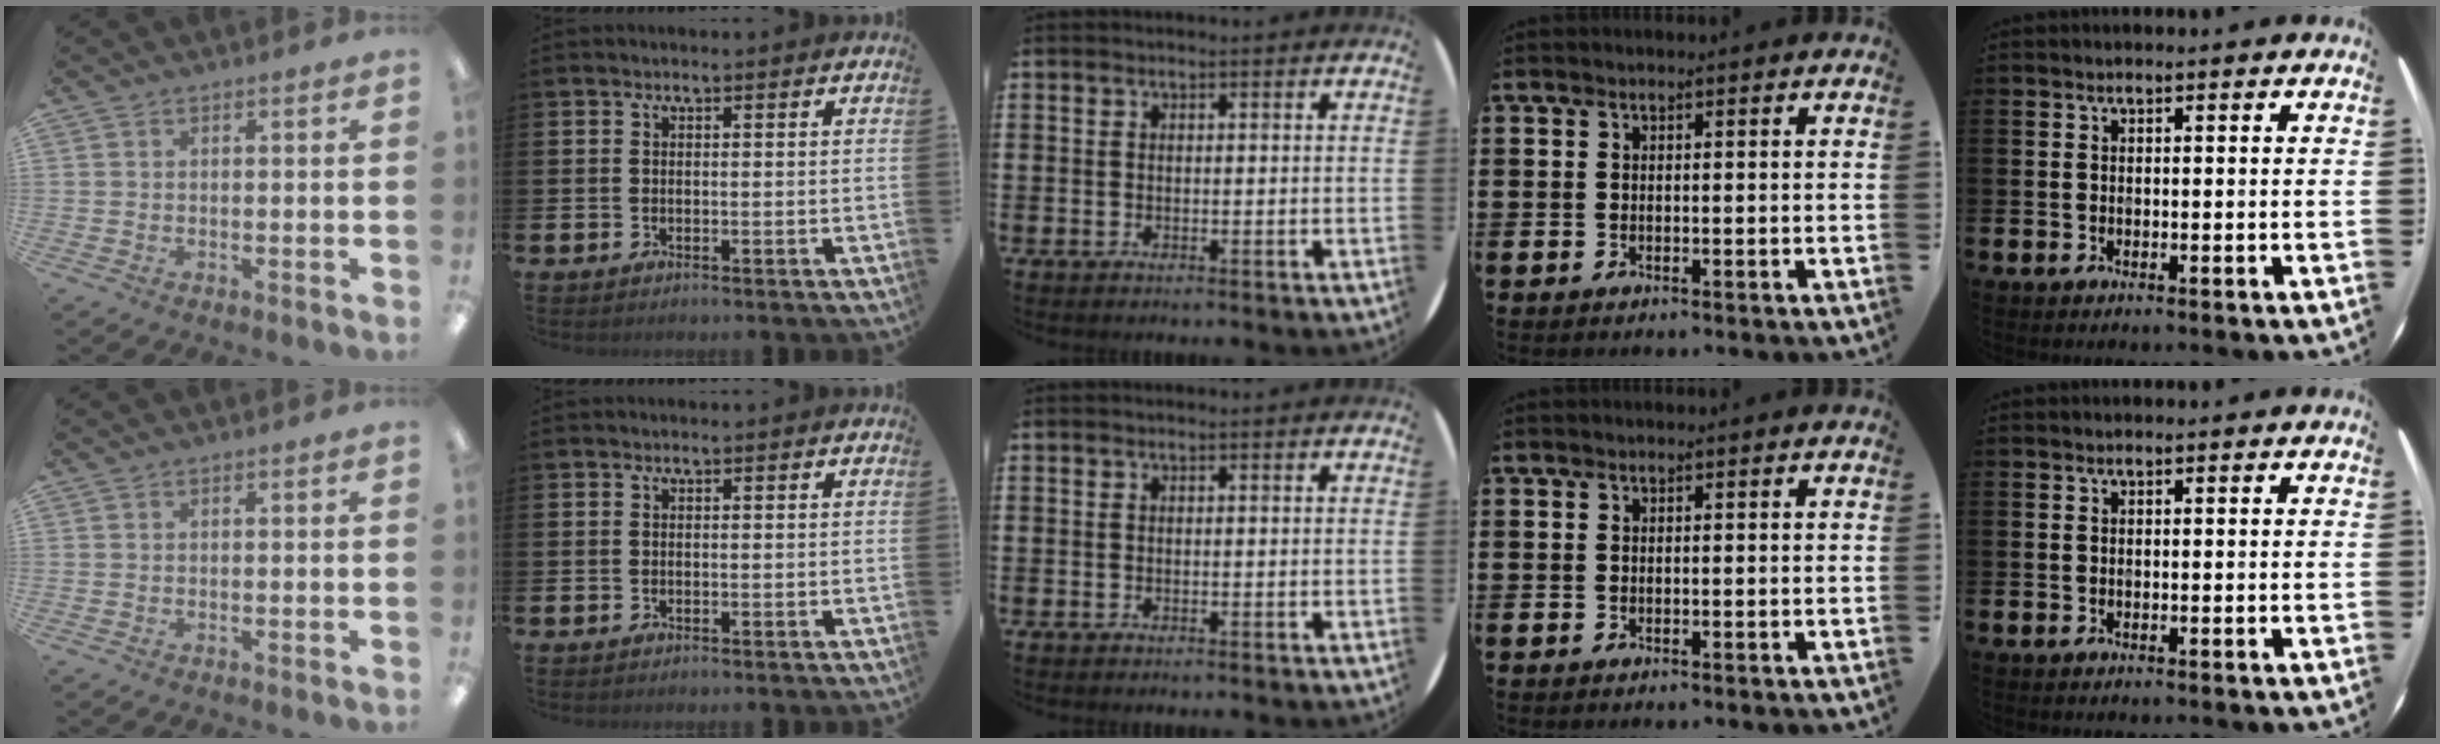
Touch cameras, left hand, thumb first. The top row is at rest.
{}